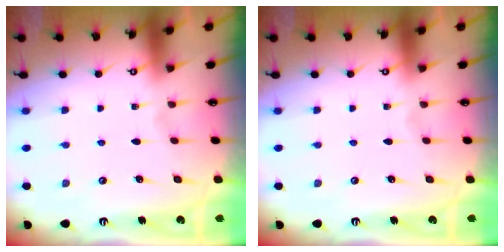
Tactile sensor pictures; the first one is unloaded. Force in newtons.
{"total": 0.0}